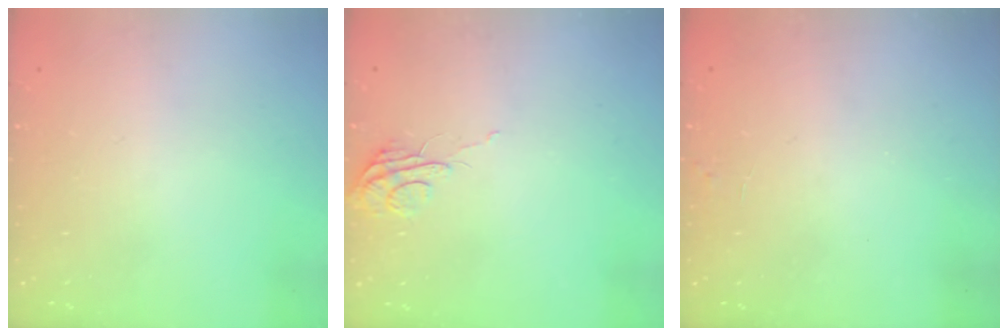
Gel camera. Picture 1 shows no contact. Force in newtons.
{"total": 6.2, "press": 6.2, "slide": 0.6}
{"total": 1.7, "press": 1.7, "slide": 0.1}